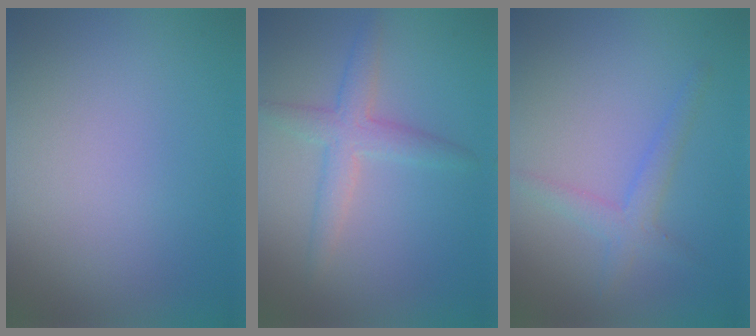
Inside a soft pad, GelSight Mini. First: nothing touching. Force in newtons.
{"total": 3.1, "press": 3.1, "slide": 0.1}
{"total": 2.1, "press": 2.1, "slide": 0.1}